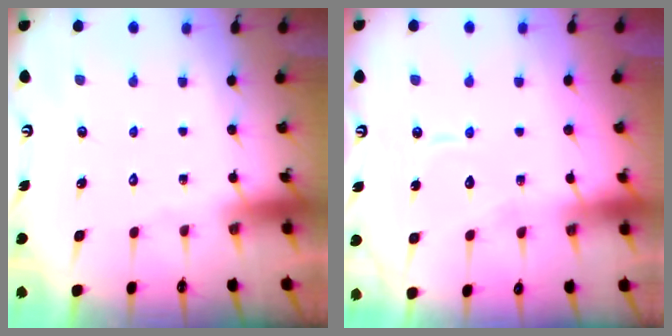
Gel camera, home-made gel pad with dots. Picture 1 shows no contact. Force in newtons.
{"total": 6.7, "press": 6.7, "slide": 0.6}